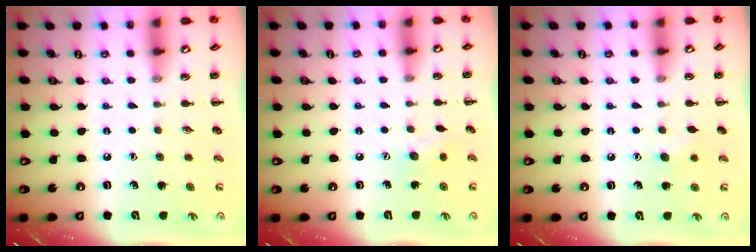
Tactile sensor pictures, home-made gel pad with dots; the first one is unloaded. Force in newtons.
{"total": 5.8, "press": 5.7, "slide": 0.7}
{"total": 6.5, "press": 6.3, "slide": 1.7}